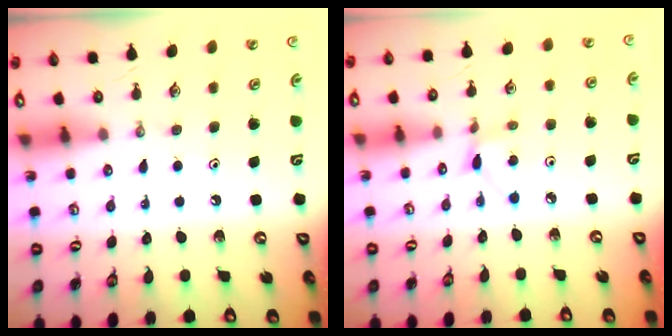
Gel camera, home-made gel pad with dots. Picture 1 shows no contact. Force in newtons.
{"total": 3.5, "press": 3.5, "slide": 0.4}